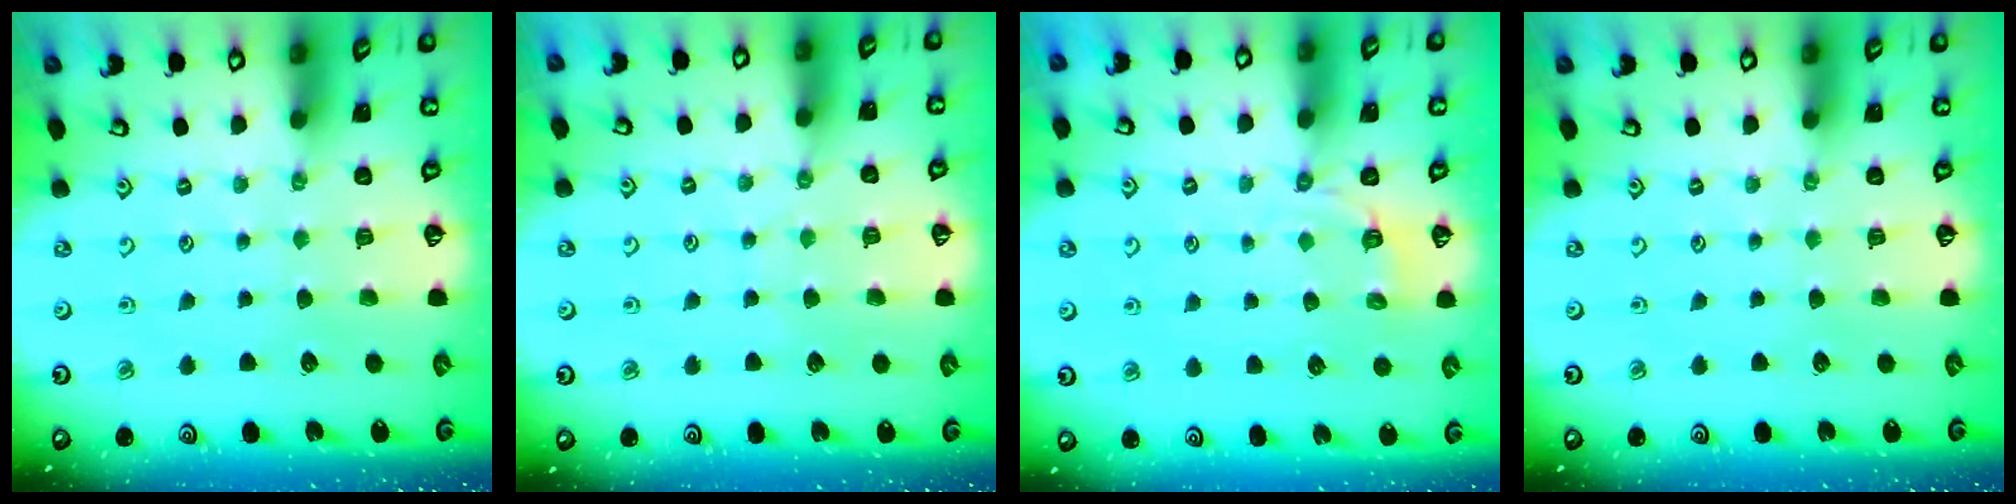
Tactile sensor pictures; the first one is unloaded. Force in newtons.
{"total": 2.8, "press": 2.7, "slide": 0.5}
{"total": 2.9, "press": 2.0, "slide": 2.1}
{"total": 0.0}